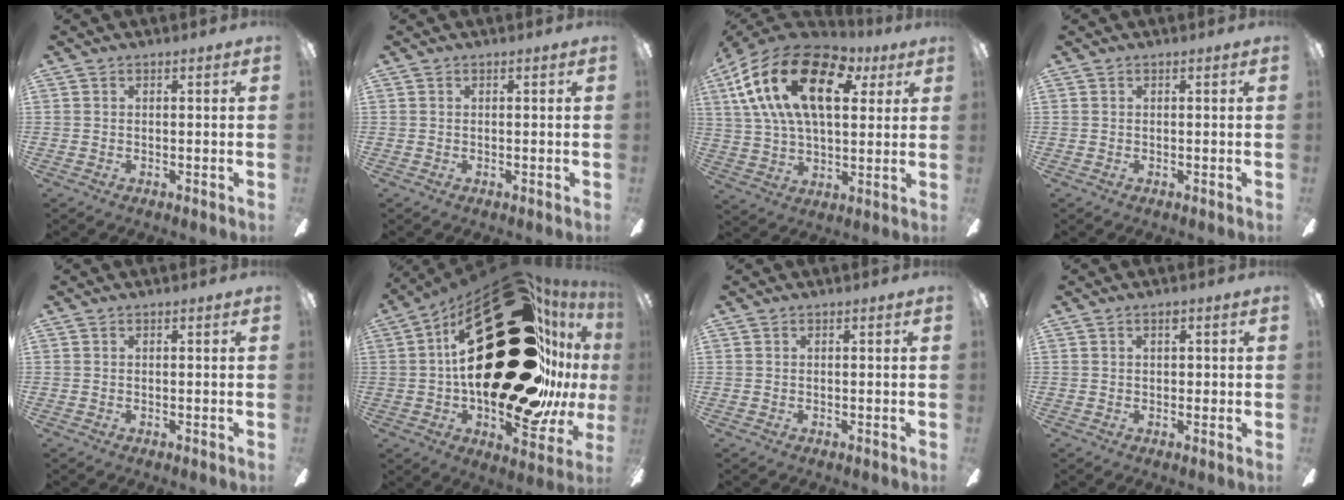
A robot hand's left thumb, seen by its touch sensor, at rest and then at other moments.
{"total": 0.0}
{"total": 23.4, "force": [9.6, 12.4, 17.3], "torque": [-0.336, -0.019, 0.159]}
{"total": 0.0}
{"total": 0.0}
{"total": 50.6, "force": [11.3, 26.6, 41.5], "torque": [-0.521, -0.107, 0.279]}
{"total": 0.0}
{"total": 1.7, "force": [0.6, 1.0, 1.2], "torque": [-0.018, 0.003, 0.008]}